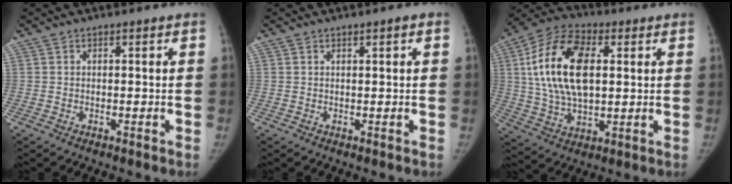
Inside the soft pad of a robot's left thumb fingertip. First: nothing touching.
{"total": 0.9, "force": [0.4, 0.1, 0.8], "torque": [-0.011, 0.000, 0.006]}
{"total": 18.5, "force": [3.6, 10.2, 15.0], "torque": [-0.274, 0.006, 0.062]}